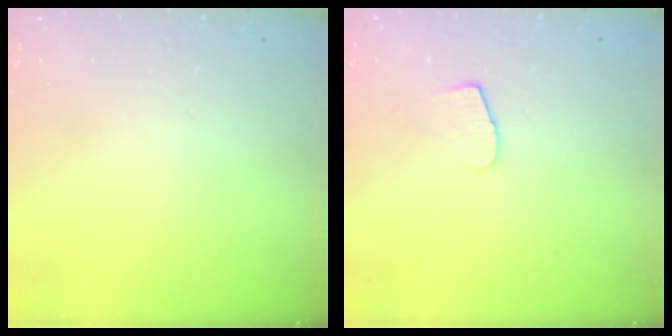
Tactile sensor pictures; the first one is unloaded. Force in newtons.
{"total": 5.5, "press": 5.5, "slide": 0.5}